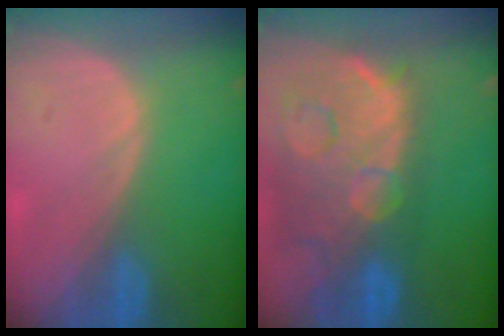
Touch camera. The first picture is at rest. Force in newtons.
{"total": 14.7, "press": 11.9, "slide": 8.6}